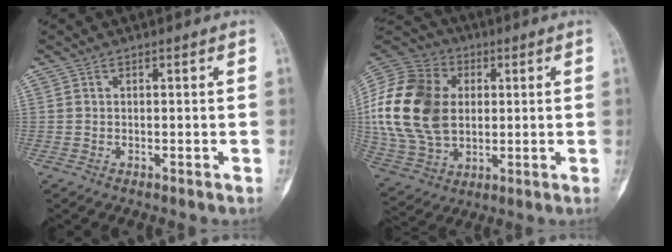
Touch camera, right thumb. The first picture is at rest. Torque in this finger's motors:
{"motor_torque": [1.99, 2.23, 0.86, -0.82, 0.13]}